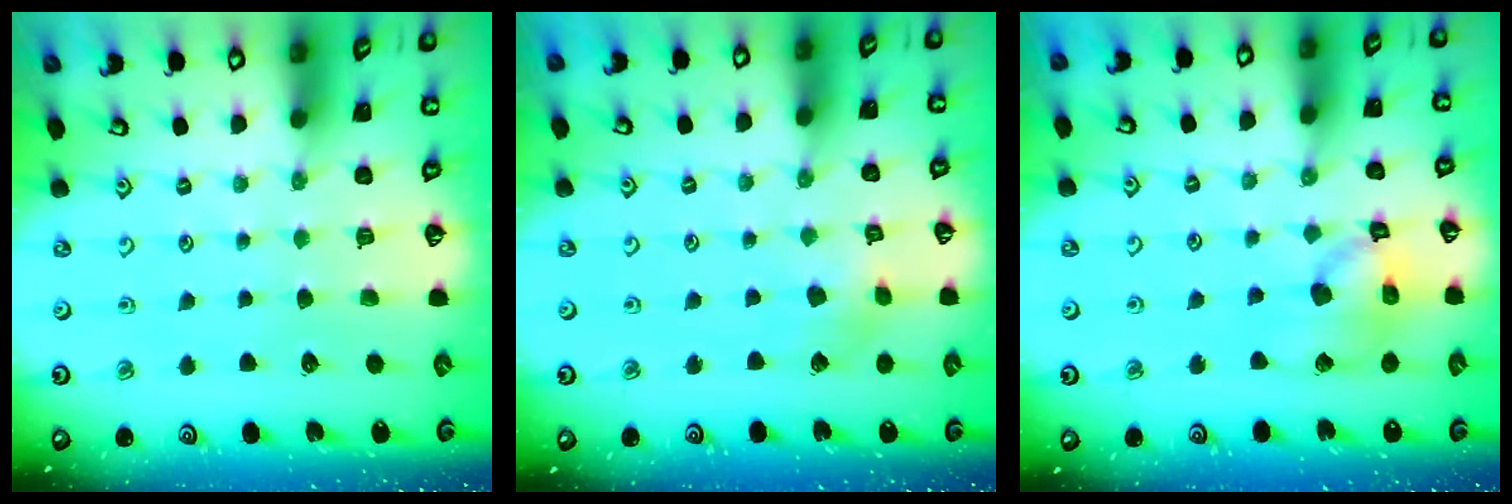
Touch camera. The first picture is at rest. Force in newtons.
{"total": 3.9, "press": 3.8, "slide": 0.4}
{"total": 14.4, "press": 14.3, "slide": 1.9}